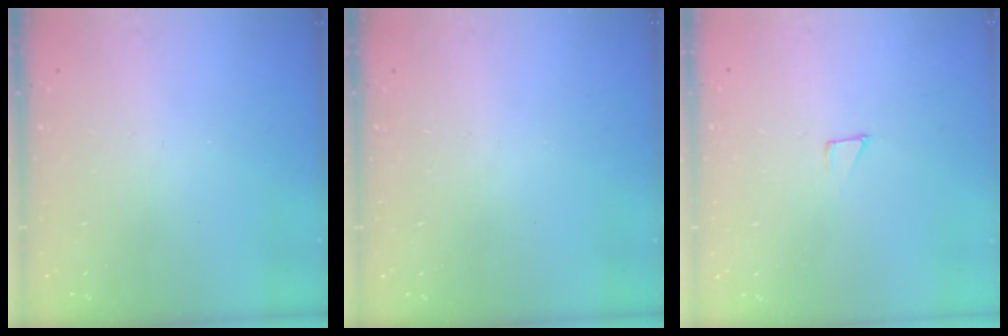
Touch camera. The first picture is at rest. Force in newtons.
{"total": 0.0}
{"total": 3.9, "press": 3.9, "slide": 0.3}